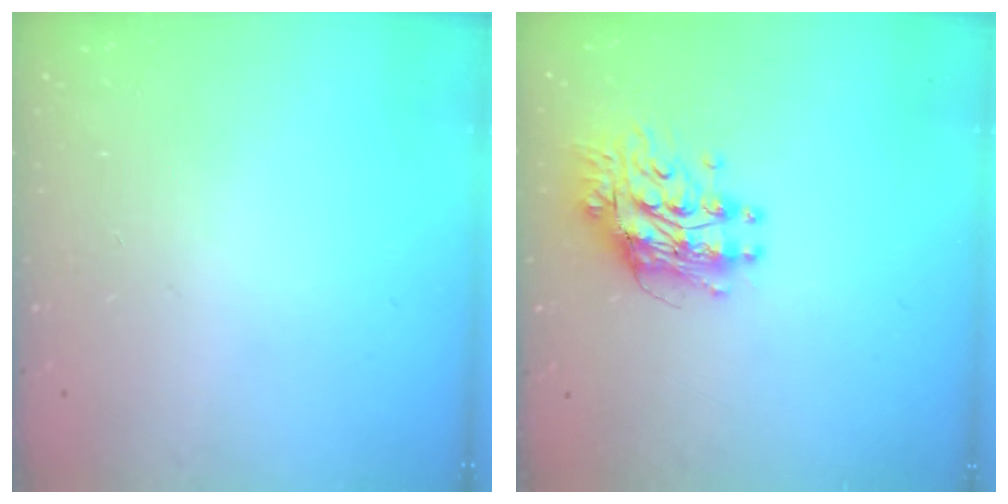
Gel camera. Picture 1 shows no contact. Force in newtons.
{"total": 10.4, "press": 10.4, "slide": 0.9}